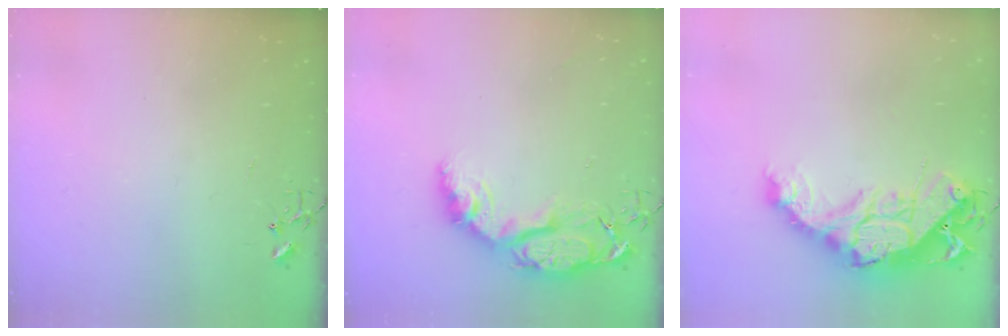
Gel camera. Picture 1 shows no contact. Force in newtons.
{"total": 15.4, "press": 15.3, "slide": 1.2}
{"total": 18.5, "press": 18.4, "slide": 2.0}